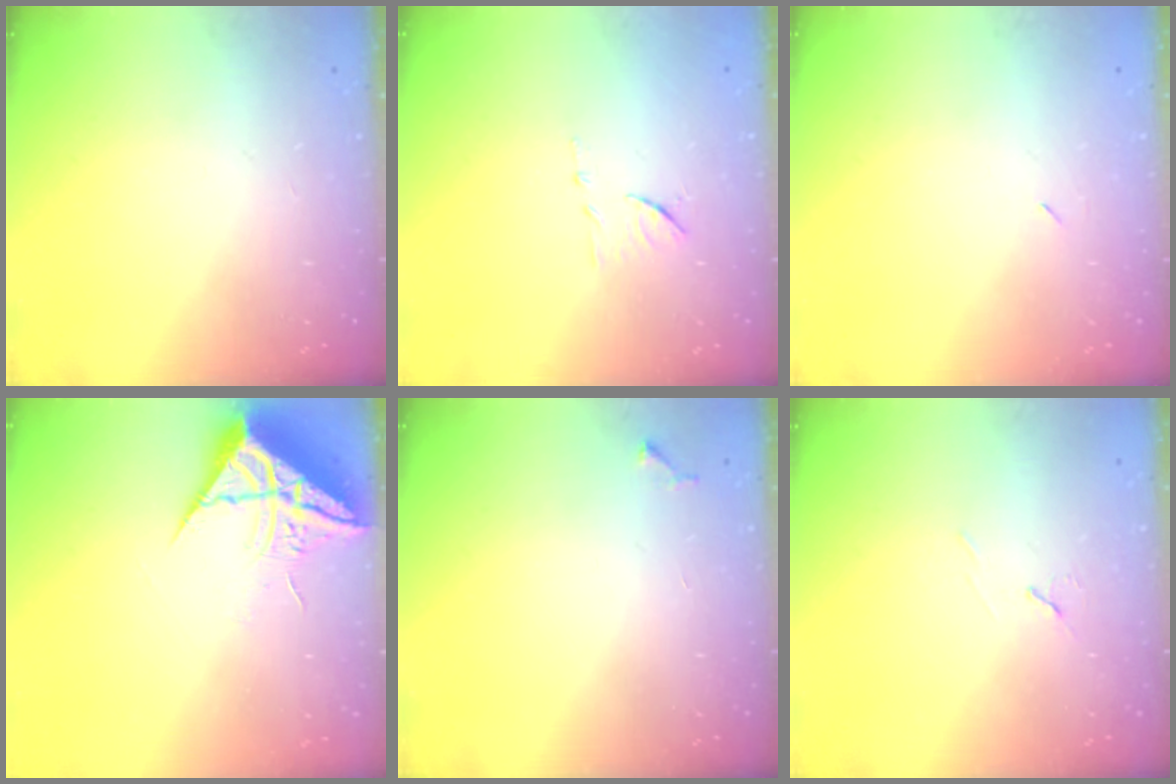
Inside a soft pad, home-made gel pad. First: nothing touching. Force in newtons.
{"total": 8.2, "press": 8.2, "slide": 0.2}
{"total": 2.3, "press": 2.0, "slide": 1.2}
{"total": 10.0, "press": 9.9, "slide": 1.0}
{"total": 4.2, "press": 4.1, "slide": 0.4}
{"total": 6.0, "press": 5.3, "slide": 2.8}